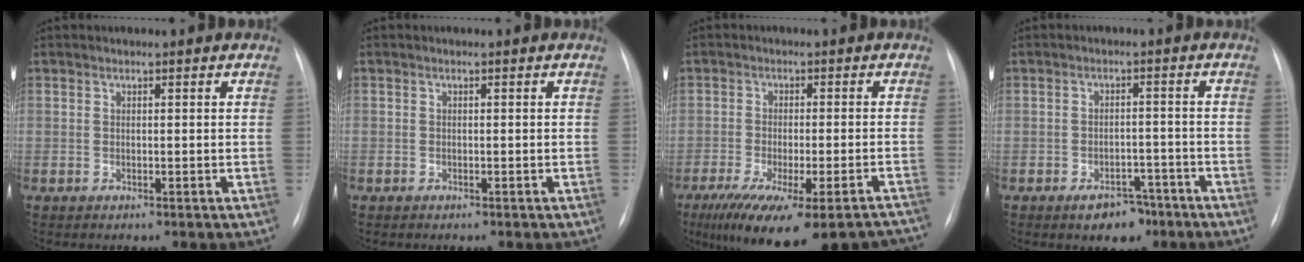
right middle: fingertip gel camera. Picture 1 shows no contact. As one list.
[{"total": 0.0}, {"total": 20.7, "force": [-16.8, 4.1, 11.4], "torque": [-0.142, -0.021, -0.224]}, {"total": 5.1, "force": [-3.5, 2.8, 2.5], "torque": [-0.032, 0.006, -0.045]}]